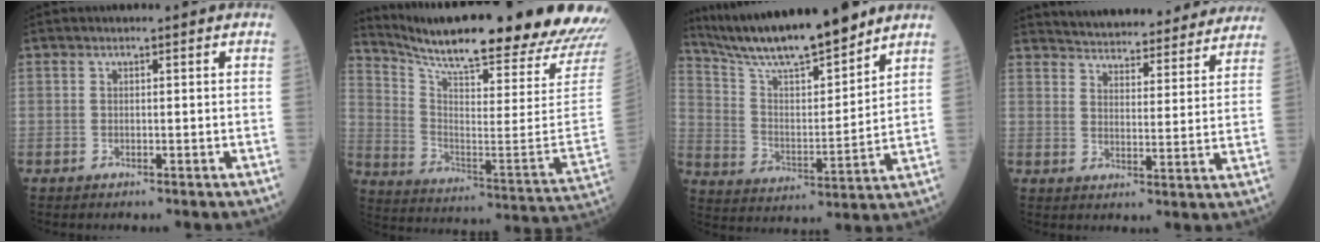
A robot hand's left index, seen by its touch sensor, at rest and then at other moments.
{"total": 28.5, "force": [25.2, 1.0, 13.3], "torque": [-0.232, -0.091, 0.351]}
{"total": 16.8, "force": [14.8, 1.2, 7.8], "torque": [-0.145, 0.003, 0.265]}
{"total": 25.5, "force": [24.1, 4.5, 7.1], "torque": [-0.100, -0.028, 0.300]}